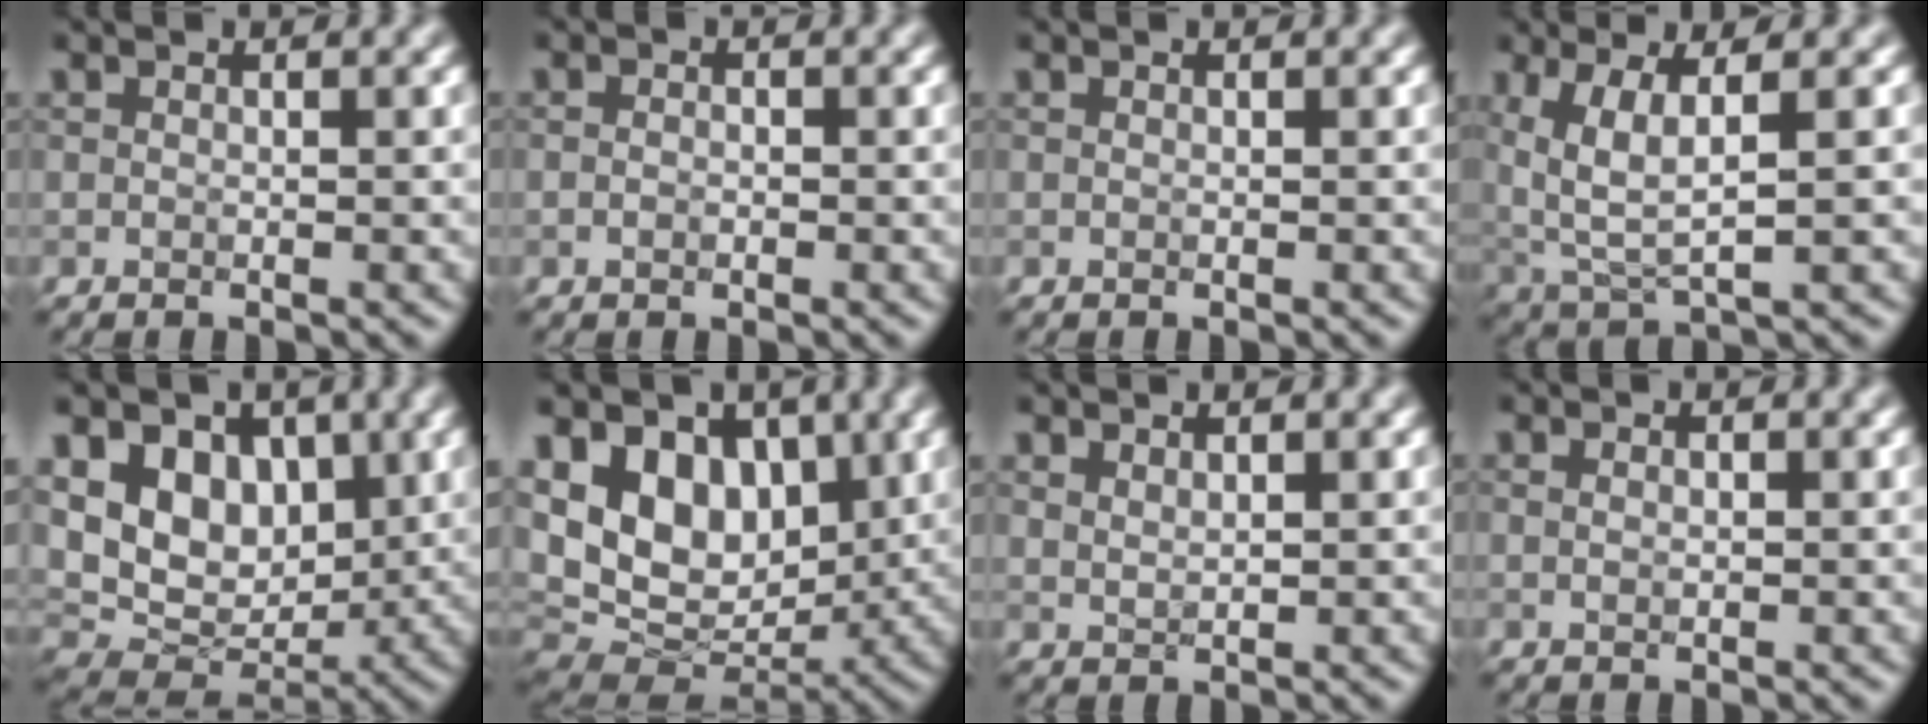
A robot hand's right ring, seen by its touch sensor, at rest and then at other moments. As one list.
[{"total": 0.8, "force": [-0.3, 0.6, 0.5], "torque": [-0.011, 0.000, -0.007]}, {"total": 0.0}, {"total": 4.7, "force": [1.5, 1.6, 4.2], "torque": [-0.100, -0.009, 0.035]}, {"total": 11.3, "force": [3.2, 8.5, 6.8], "torque": [-0.130, 0.015, 0.050]}, {"total": 12.3, "force": [3.5, 8.7, 8.0], "torque": [-0.139, 0.013, 0.054]}, {"total": 1.1, "force": [0.9, 0.4, 0.4], "torque": [-0.014, -0.002, 0.022]}, {"total": 0.7, "force": [0.2, 0.4, 0.5], "torque": [-0.010, 0.002, 0.004]}]